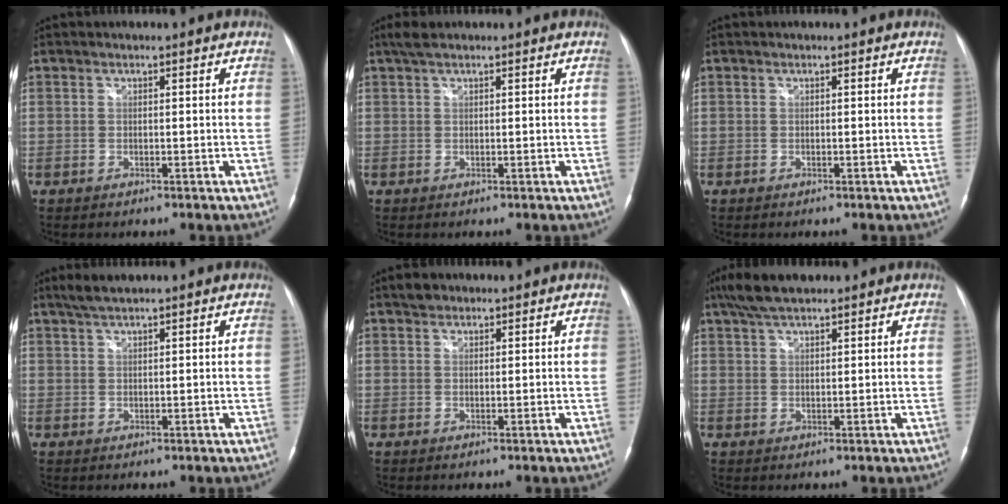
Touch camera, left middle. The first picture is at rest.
{"total": 2.0, "force": [1.5, 0.6, 1.2], "torque": [-0.026, 0.018, 0.030]}
{"total": 0.0}
{"total": 2.6, "force": [2.2, 0.1, 1.4], "torque": [-0.032, 0.007, 0.044]}
{"total": 1.6, "force": [1.2, 1.0, 0.3], "torque": [-0.006, 0.008, 0.019]}
{"total": 5.8, "force": [4.6, 1.4, 3.2], "torque": [-0.067, 0.022, 0.087]}